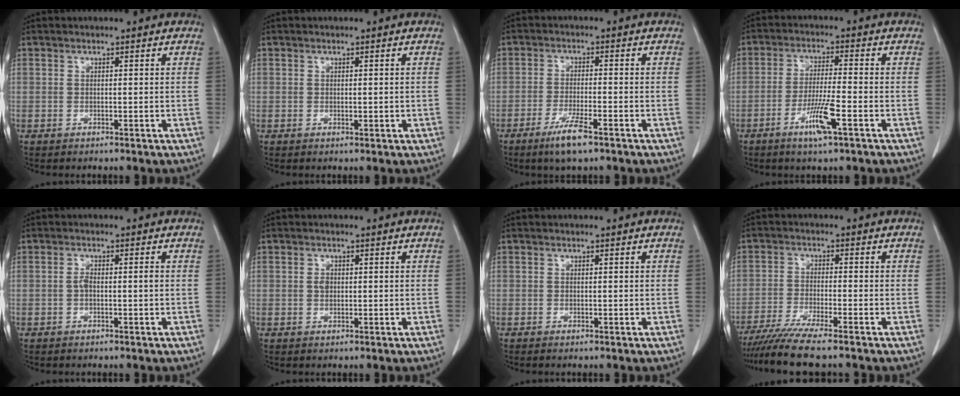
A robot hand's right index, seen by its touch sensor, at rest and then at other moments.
{"total": 0.6, "force": [0.0, 0.4, 0.4], "torque": [-0.005, -0.001, 0.004]}
{"total": 5.6, "force": [-3.7, 0.5, 4.2], "torque": [-0.084, -0.010, -0.068]}
{"total": 6.7, "force": [-3.2, 0.1, 5.9], "torque": [-0.112, -0.011, -0.060]}
{"total": 1.8, "force": [-0.4, 0.4, 1.7], "torque": [-0.030, 0.002, -0.006]}
{"total": 1.2, "force": [0.1, 0.8, 0.9], "torque": [-0.014, 0.002, 0.001]}
{"total": 0.6, "force": [-0.5, 0.0, 0.3], "torque": [-0.009, -0.002, -0.009]}
{"total": 8.1, "force": [-6.9, -0.8, 4.2], "torque": [-0.063, -0.024, -0.117]}